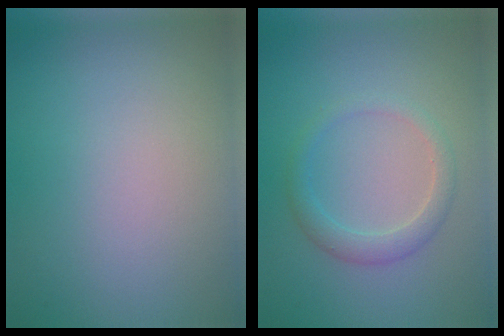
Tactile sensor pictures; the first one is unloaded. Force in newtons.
{"total": 2.2, "press": 2.2, "slide": 0.2}